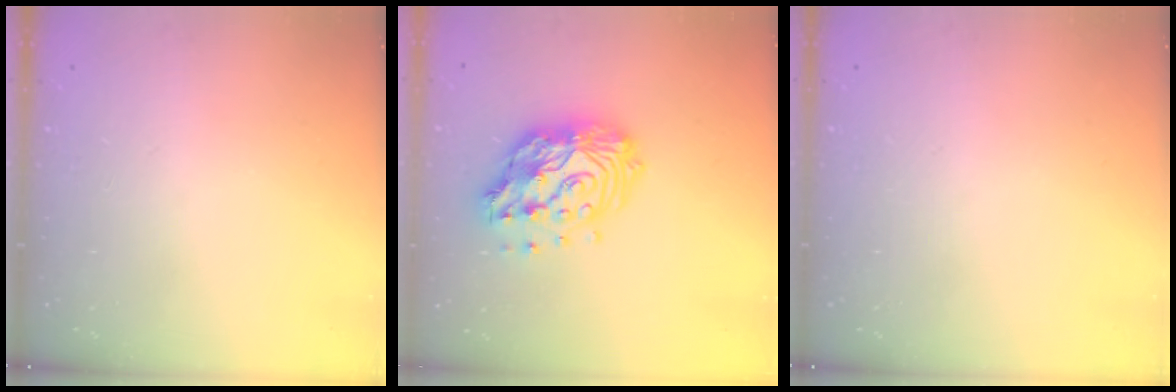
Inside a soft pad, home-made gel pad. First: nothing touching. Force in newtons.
{"total": 16.8, "press": 16.7, "slide": 1.6}
{"total": 0.0}